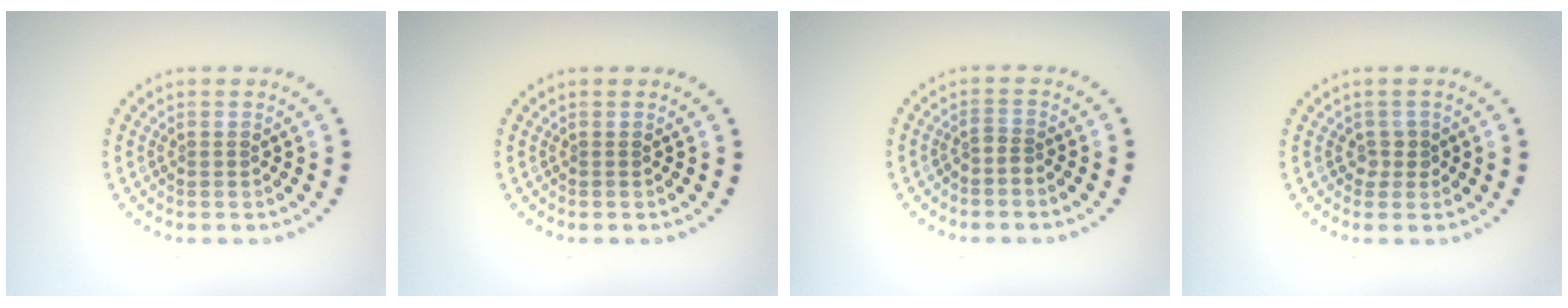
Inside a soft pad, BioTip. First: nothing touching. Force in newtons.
{"total": 0.0}
{"total": 0.9, "press": 0.6, "slide": 0.7}
{"total": 1.3, "press": 1.0, "slide": 0.8}